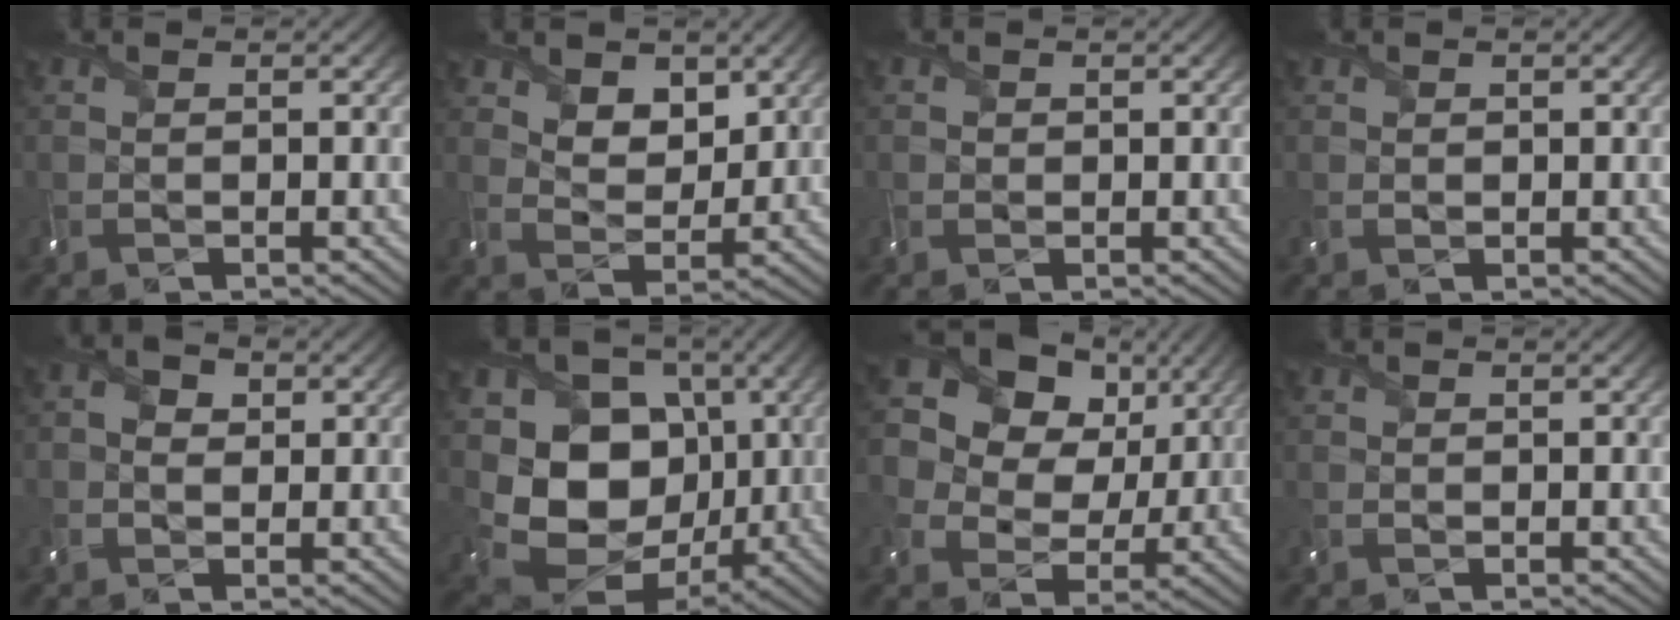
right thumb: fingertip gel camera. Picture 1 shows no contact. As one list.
[{"total": 5.6, "force": [3.3, 3.4, 2.9], "torque": [-0.061, -0.021, 0.058]}, {"total": 1.0, "force": [0.2, 1.0, 0.2], "torque": [-0.002, -0.003, 0.003]}, {"total": 1.0, "force": [0.5, 0.8, 0.2], "torque": [-0.005, 0.000, 0.010]}, {"total": 3.3, "force": [0.4, 2.6, 2.0], "torque": [-0.045, 0.008, 0.004]}, {"total": 13.6, "force": [0.3, 11.4, 7.4], "torque": [-0.154, -0.027, 0.004]}, {"total": 18.0, "force": [7.7, 13.8, 8.6], "torque": [-0.254, 0.069, 0.149]}, {"total": 0.8, "force": [0.1, 0.7, 0.2], "torque": [-0.004, -0.001, 0.002]}]